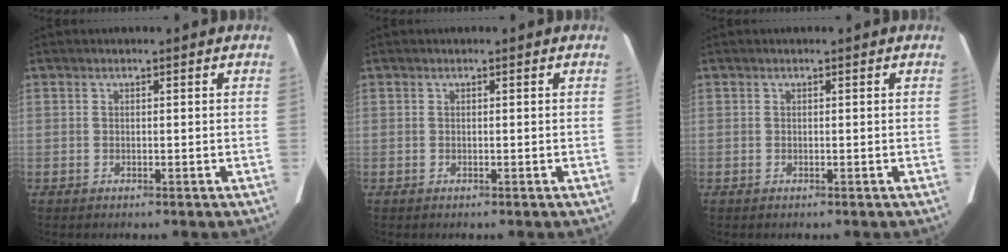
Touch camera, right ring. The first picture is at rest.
{"total": 0.0}
{"total": 0.0}